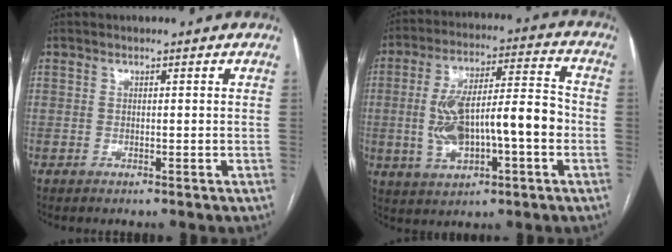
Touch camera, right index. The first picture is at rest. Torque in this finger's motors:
{"motor_torque": [0.65, -0.10, 0.86, 0.21]}